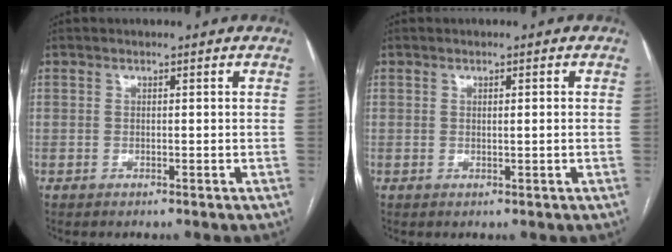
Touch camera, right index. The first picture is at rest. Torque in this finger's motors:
{"motor_torque": [-0.20, -0.03, -0.06, -0.01]}